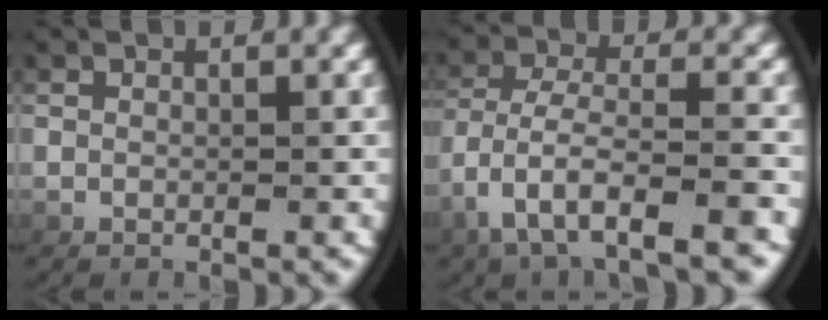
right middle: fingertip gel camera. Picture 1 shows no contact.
{"total": 4.6, "force": [-1.7, 1.8, 3.9], "torque": [-0.096, -0.026, -0.010]}